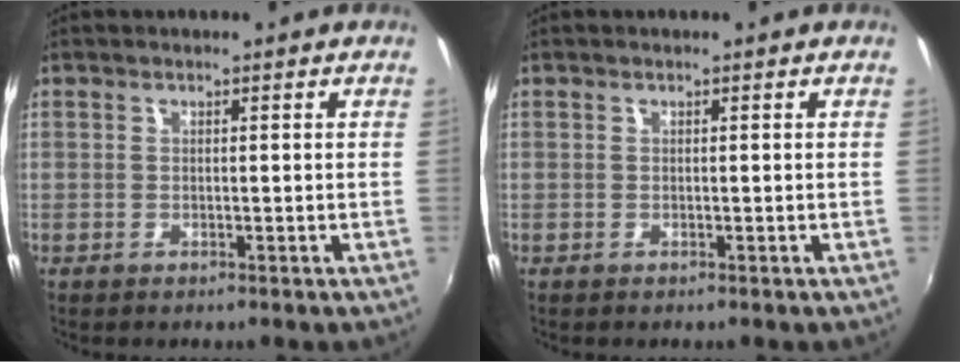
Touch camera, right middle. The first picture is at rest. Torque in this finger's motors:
{"motor_torque": [-0.02, -0.02, 0.00, 0.00]}